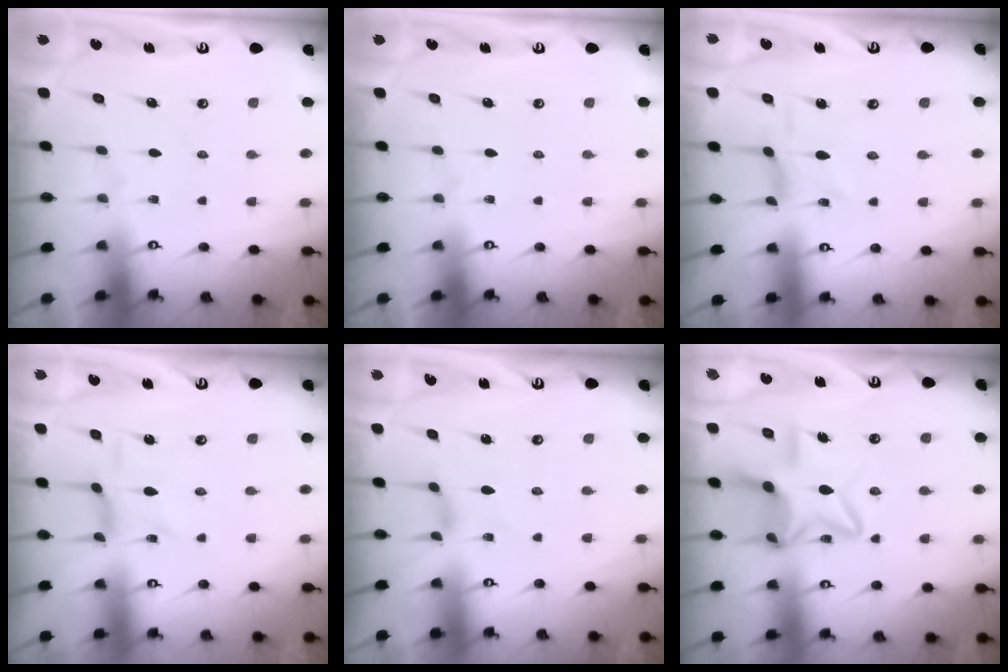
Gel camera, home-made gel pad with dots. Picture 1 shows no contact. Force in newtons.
{"total": 0.0}
{"total": 1.2, "press": 1.1, "slide": 0.4}
{"total": 1.2, "press": 1.2, "slide": 0.2}
{"total": 0.0}
{"total": 11.3, "press": 11.3, "slide": 0.7}